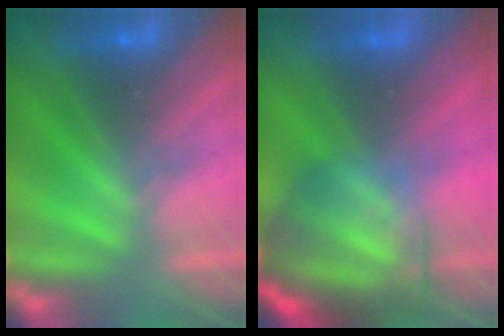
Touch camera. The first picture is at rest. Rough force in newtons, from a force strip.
{"total": 7.2}